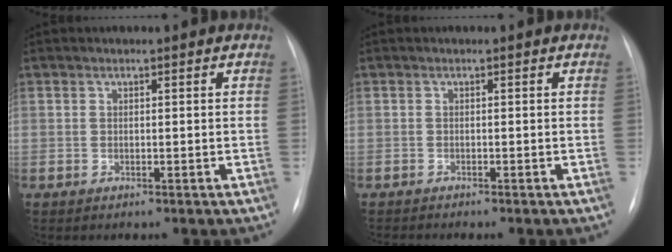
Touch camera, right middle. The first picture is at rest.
{"total": 1.7, "force": [-1.6, -0.4, 0.7], "torque": [-0.004, -0.002, -0.020]}